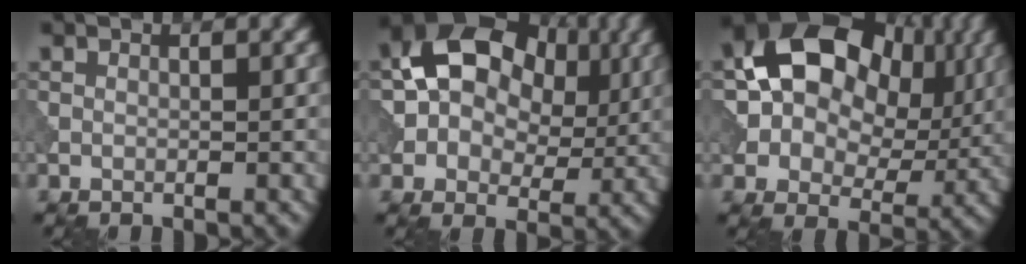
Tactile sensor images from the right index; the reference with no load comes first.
{"total": 10.3, "force": [2.4, 7.6, 6.5], "torque": [-0.108, 0.014, 0.023]}
{"total": 14.5, "force": [3.7, 10.7, 9.0], "torque": [-0.148, 0.019, 0.060]}